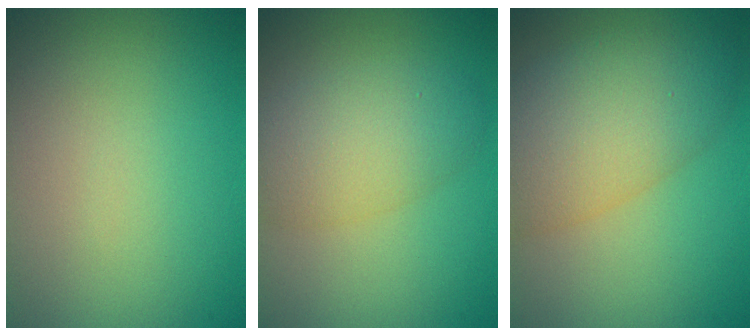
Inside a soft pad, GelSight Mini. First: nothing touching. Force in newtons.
{"total": 4.8, "press": 4.8, "slide": 0.2}
{"total": 7.7, "press": 7.7, "slide": 0.1}